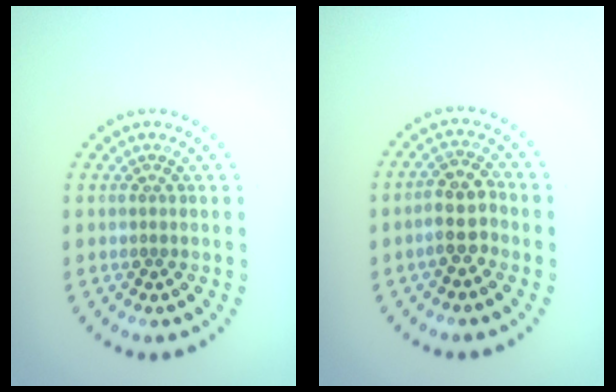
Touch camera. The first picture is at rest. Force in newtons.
{"total": 3.1, "press": 2.9, "slide": 1.1}